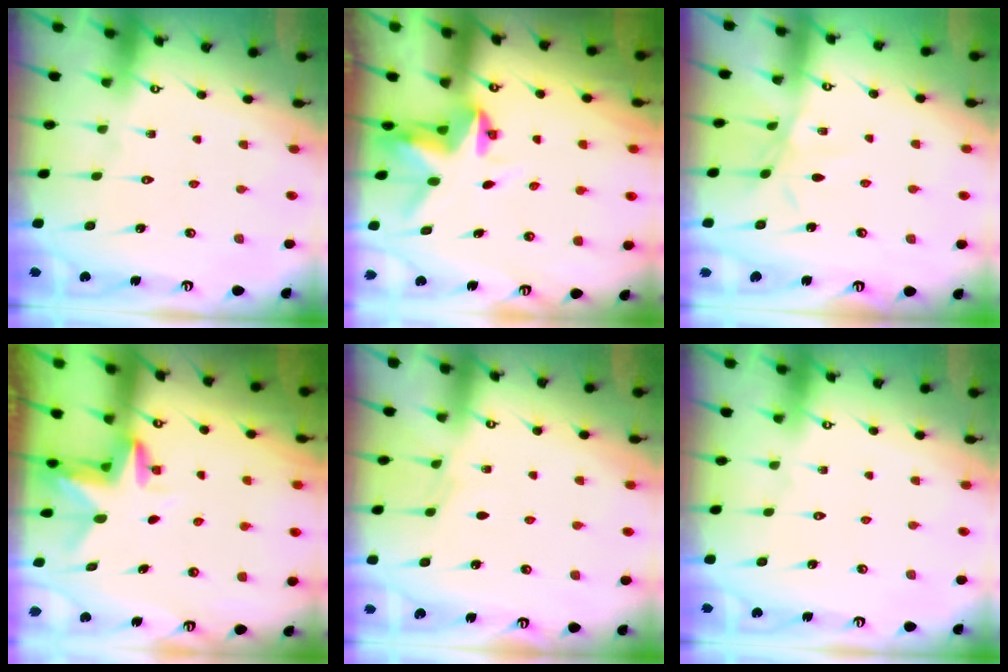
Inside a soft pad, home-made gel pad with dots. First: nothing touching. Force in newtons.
{"total": 4.4, "press": 4.4, "slide": 0.2}
{"total": 5.8, "press": 5.8, "slide": 0.4}
{"total": 3.1, "press": 3.1, "slide": 0.2}
{"total": 2.3, "press": 2.3, "slide": 0.4}
{"total": 0.0}